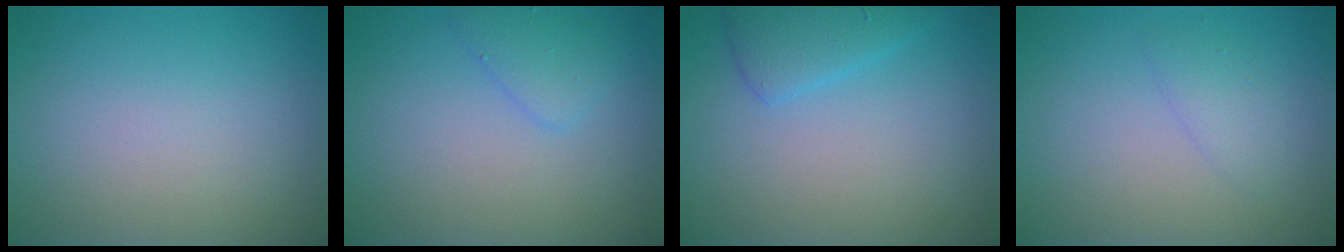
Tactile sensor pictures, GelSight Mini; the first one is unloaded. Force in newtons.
{"total": 1.9, "press": 1.9, "slide": 0.0}
{"total": 2.5, "press": 2.5, "slide": 0.2}
{"total": 1.4, "press": 1.4, "slide": 0.2}